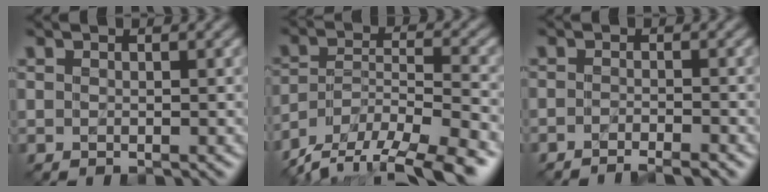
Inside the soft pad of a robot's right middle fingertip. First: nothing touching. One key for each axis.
{"total": 12.8, "fx": -11.4, "fy": 3.4, "fz": 4.9, "tx": -0.083, "ty": -0.019, "tz": -0.175}
{"total": 2.6, "fx": -2.2, "fy": 0.2, "fz": 1.2, "tx": -0.012, "ty": -0.006, "tz": -0.042}